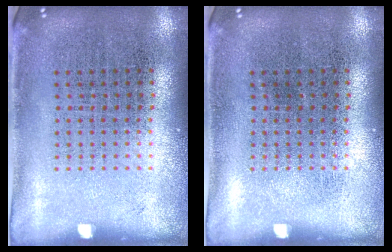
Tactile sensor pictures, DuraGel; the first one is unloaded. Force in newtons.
{"total": 0.0}